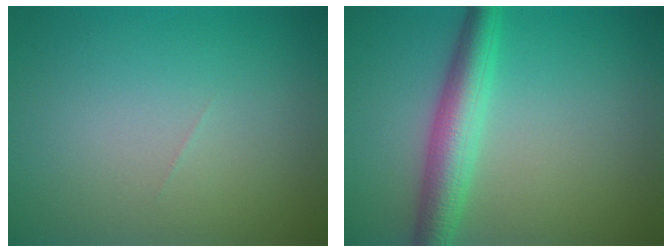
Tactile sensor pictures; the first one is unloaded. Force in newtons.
{"total": 4.7, "press": 4.7, "slide": 0.1}